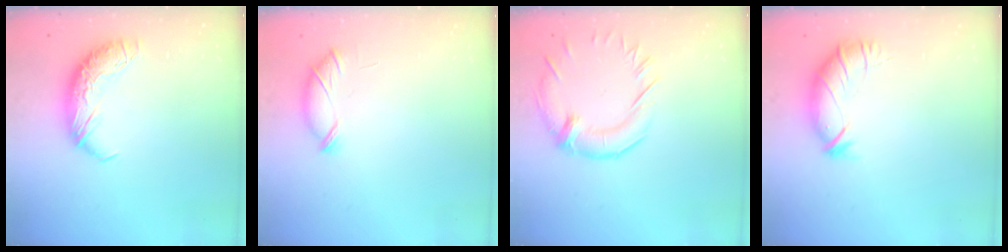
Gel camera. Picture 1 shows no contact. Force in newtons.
{"total": 7.0, "press": 7.0, "slide": 0.3}
{"total": 1.3, "press": 0.7, "slide": 1.1}
{"total": 3.0, "press": 2.4, "slide": 1.9}